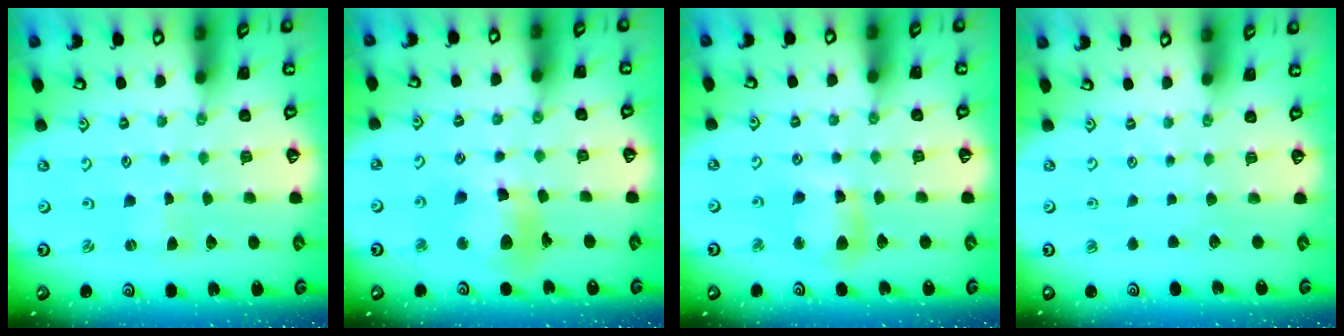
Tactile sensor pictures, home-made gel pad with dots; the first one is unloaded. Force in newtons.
{"total": 12.5, "press": 12.5, "slide": 1.3}
{"total": 9.8, "press": 9.7, "slide": 1.0}
{"total": 0.0}